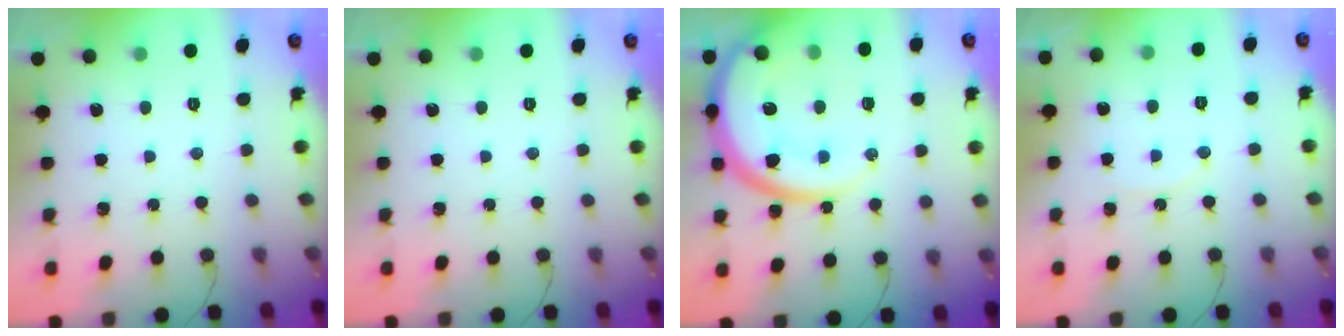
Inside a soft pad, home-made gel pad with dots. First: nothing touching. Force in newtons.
{"total": 0.0}
{"total": 20.9, "press": 20.8, "slide": 1.8}
{"total": 5.3, "press": 5.3, "slide": 0.7}